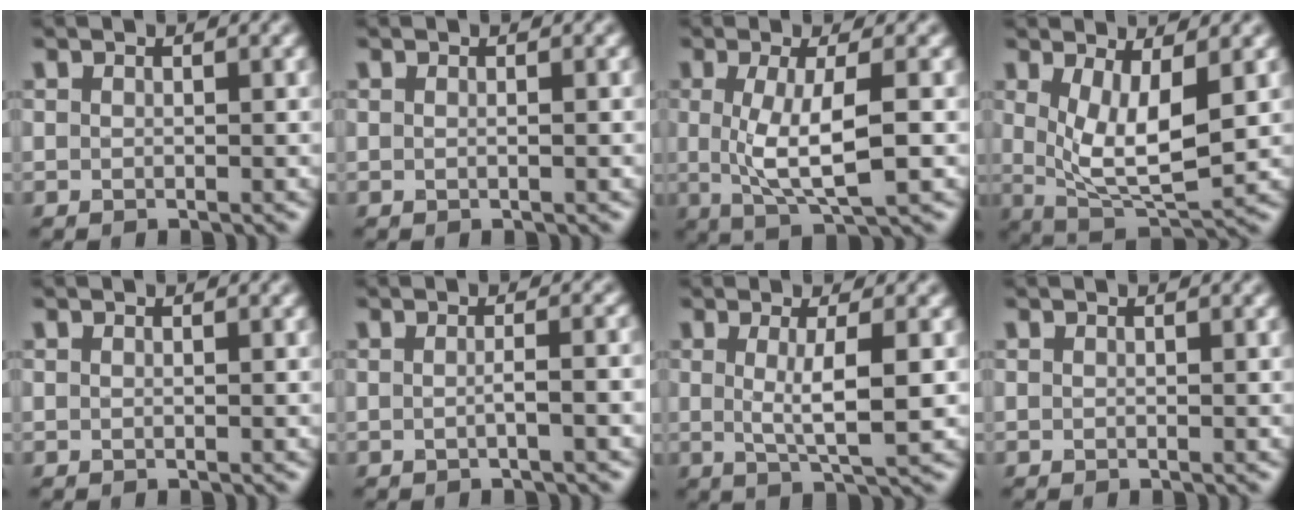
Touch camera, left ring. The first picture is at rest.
{"total": 0.8, "force": [0.1, 0.2, 0.7], "torque": [-0.009, 0.000, -0.005]}
{"total": 5.8, "force": [-0.1, 1.4, 5.6], "torque": [-0.103, -0.006, 0.001]}
{"total": 6.5, "force": [0.9, 2.4, 5.9], "torque": [-0.116, -0.016, 0.023]}
{"total": 0.0}
{"total": 2.5, "force": [-0.2, 0.8, 2.3], "torque": [-0.022, 0.006, -0.009]}
{"total": 4.1, "force": [0.3, 0.8, 4.0], "torque": [-0.068, -0.005, 0.007]}
{"total": 0.0}